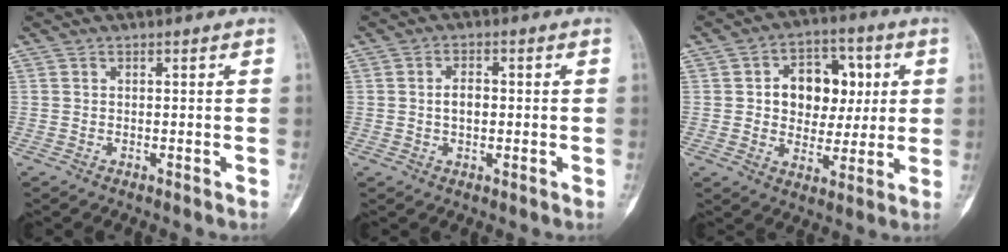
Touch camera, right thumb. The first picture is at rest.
{"total": 3.2, "force": [0.0, 1.9, 2.6], "torque": [-0.039, 0.005, -0.003]}
{"total": 13.1, "force": [2.2, 9.7, 8.6], "torque": [-0.073, 0.009, 0.036]}